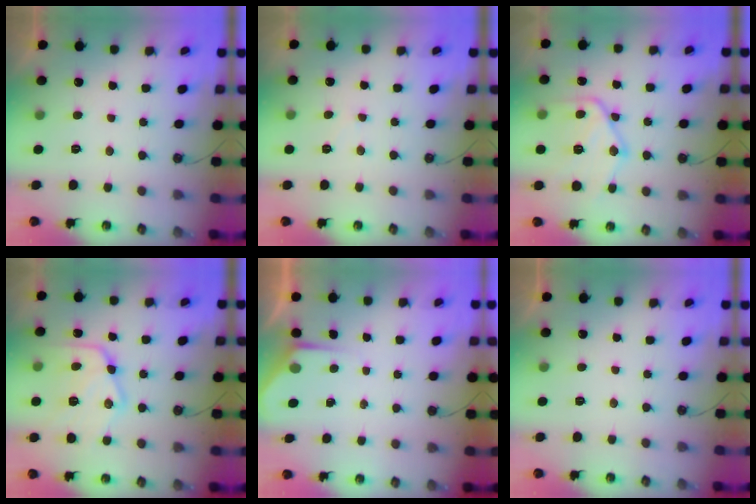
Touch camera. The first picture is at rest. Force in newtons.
{"total": 4.2, "press": 4.1, "slide": 0.7}
{"total": 17.8, "press": 17.7, "slide": 1.8}
{"total": 18.8, "press": 18.8, "slide": 1.7}
{"total": 2.9, "press": 2.8, "slide": 0.5}
{"total": 0.0}